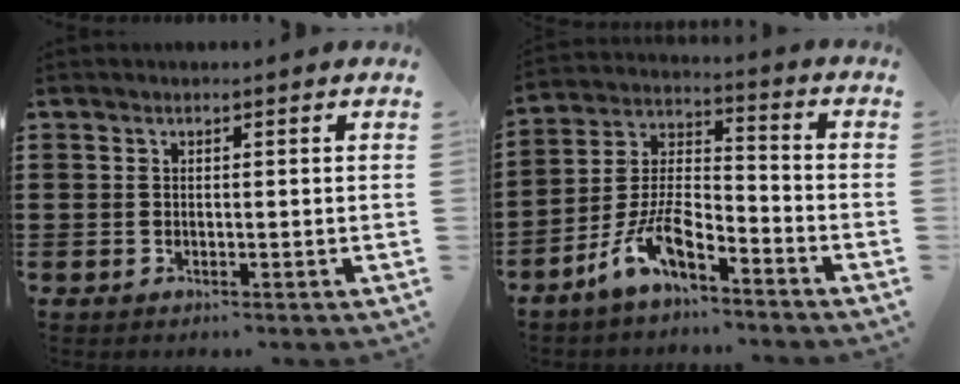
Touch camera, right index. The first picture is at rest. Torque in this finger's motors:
{"motor_torque": [0.47, -0.18, 0.24, 0.21]}